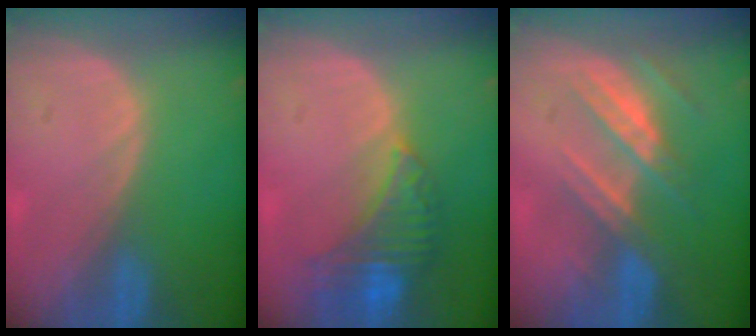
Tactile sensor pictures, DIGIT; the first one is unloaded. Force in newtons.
{"total": 8.2, "press": 7.1, "slide": 4.0}
{"total": 7.3, "press": 6.8, "slide": 2.7}